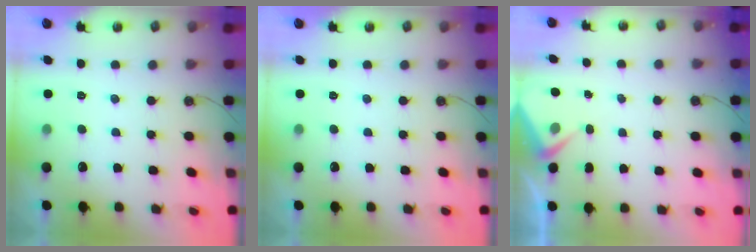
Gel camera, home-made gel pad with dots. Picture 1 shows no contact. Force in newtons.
{"total": 0.0}
{"total": 3.6, "press": 3.5, "slide": 0.5}